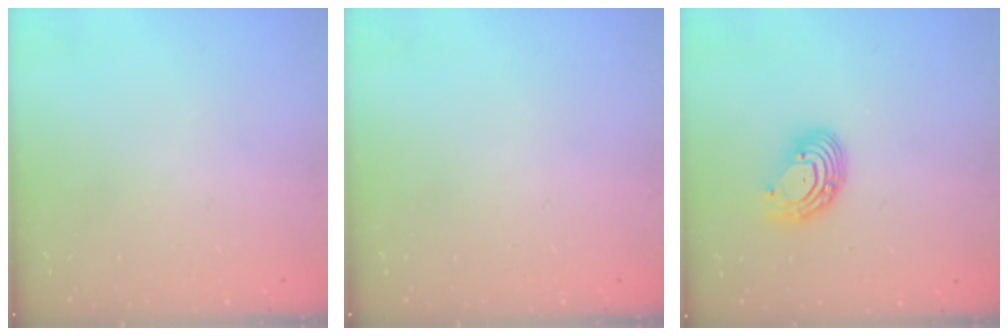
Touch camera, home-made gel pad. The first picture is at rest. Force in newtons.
{"total": 0.0}
{"total": 8.3, "press": 8.2, "slide": 0.7}